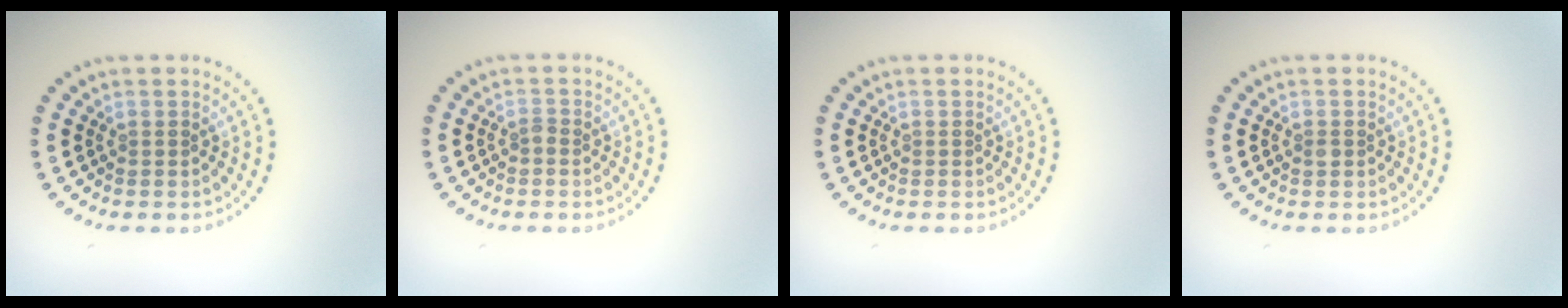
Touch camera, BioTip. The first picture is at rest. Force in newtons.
{"total": 0.6, "press": 0.5, "slide": 0.3}
{"total": 0.0}
{"total": 0.7, "press": 0.7, "slide": 0.1}